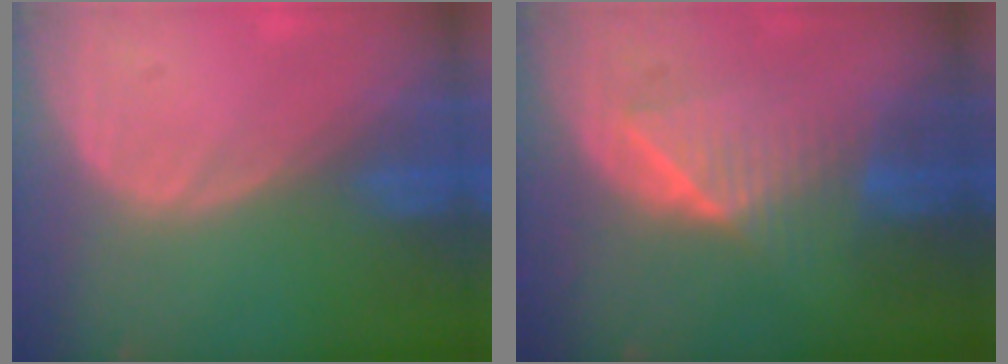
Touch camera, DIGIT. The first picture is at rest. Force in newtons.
{"total": 6.3, "press": 6.2, "slide": 1.0}